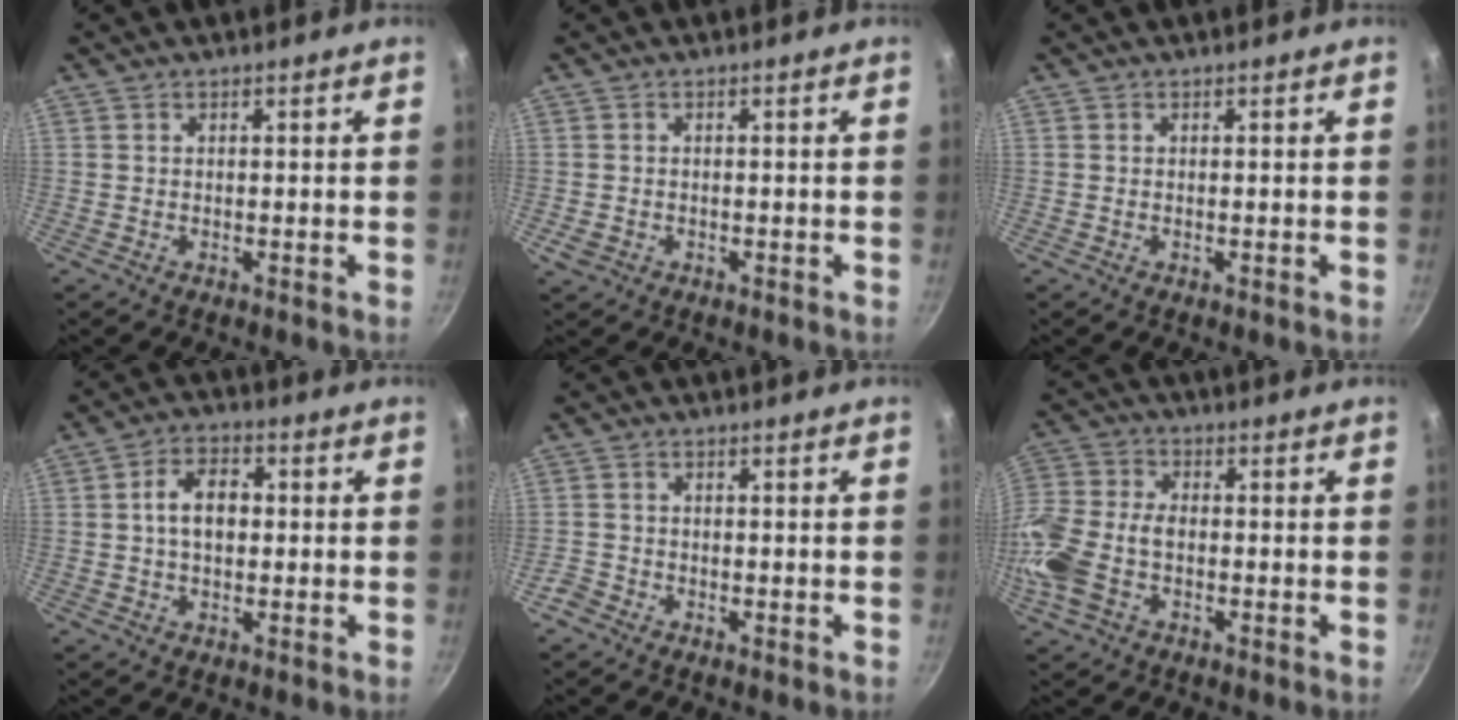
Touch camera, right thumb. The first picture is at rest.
{"total": 1.9, "force": [-0.6, 1.5, 0.8], "torque": [-0.017, 0.001, -0.007]}
{"total": 0.0}
{"total": 7.3, "force": [0.4, 4.8, 5.4], "torque": [-0.072, 0.020, -0.002]}
{"total": 2.1, "force": [-1.6, 1.3, 0.4], "torque": [-0.008, 0.009, -0.032]}
{"total": 13.4, "force": [-3.6, 8.6, 9.6], "torque": [-0.209, 0.025, -0.086]}